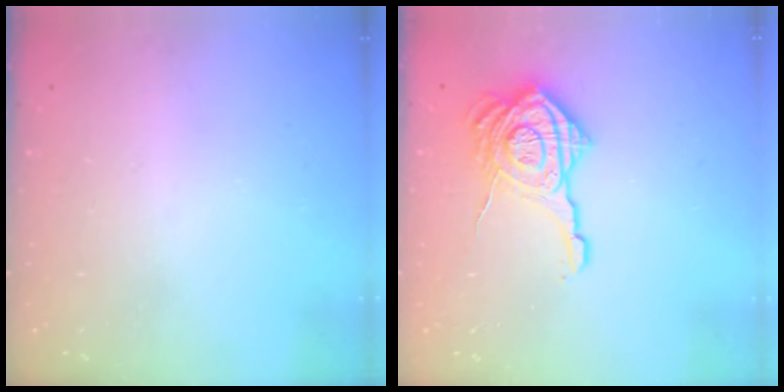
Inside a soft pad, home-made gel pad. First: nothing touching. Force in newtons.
{"total": 17.6, "press": 17.5, "slide": 1.1}